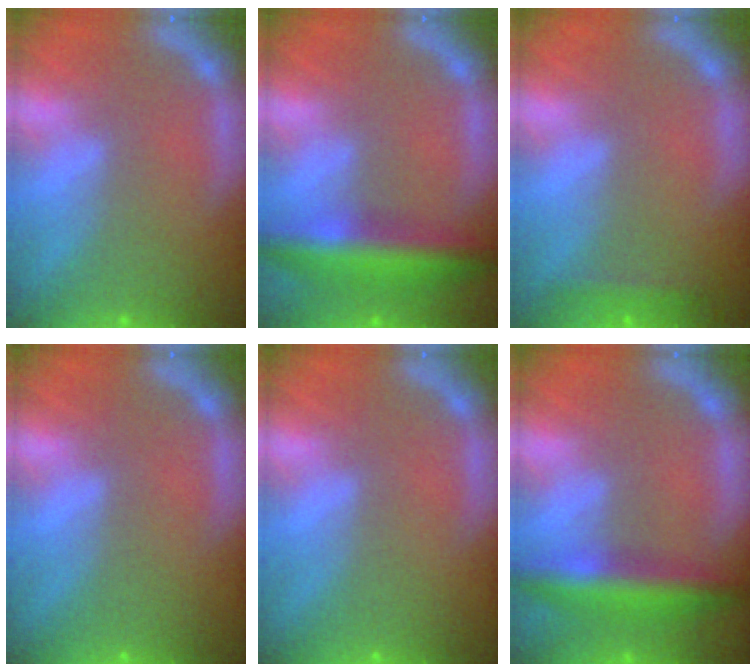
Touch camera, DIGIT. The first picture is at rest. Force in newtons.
{"total": 6.5}
{"total": 1.4}
{"total": 0.0}
{"total": 0.0}
{"total": 5.5}